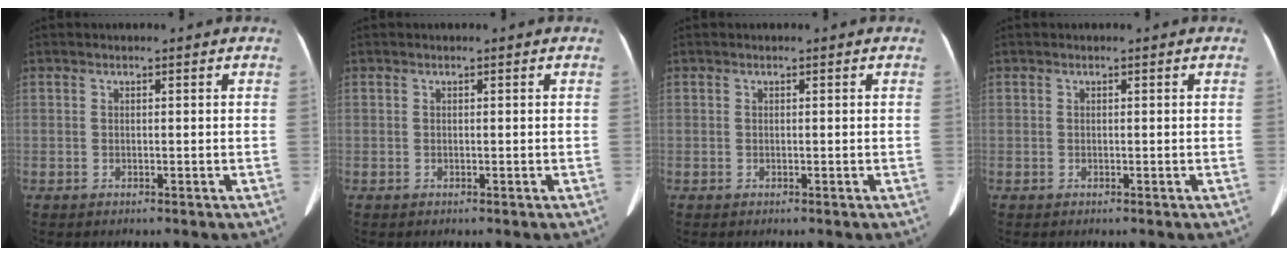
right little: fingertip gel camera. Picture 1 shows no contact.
{"total": 0.0}
{"total": 0.0}
{"total": 0.0}